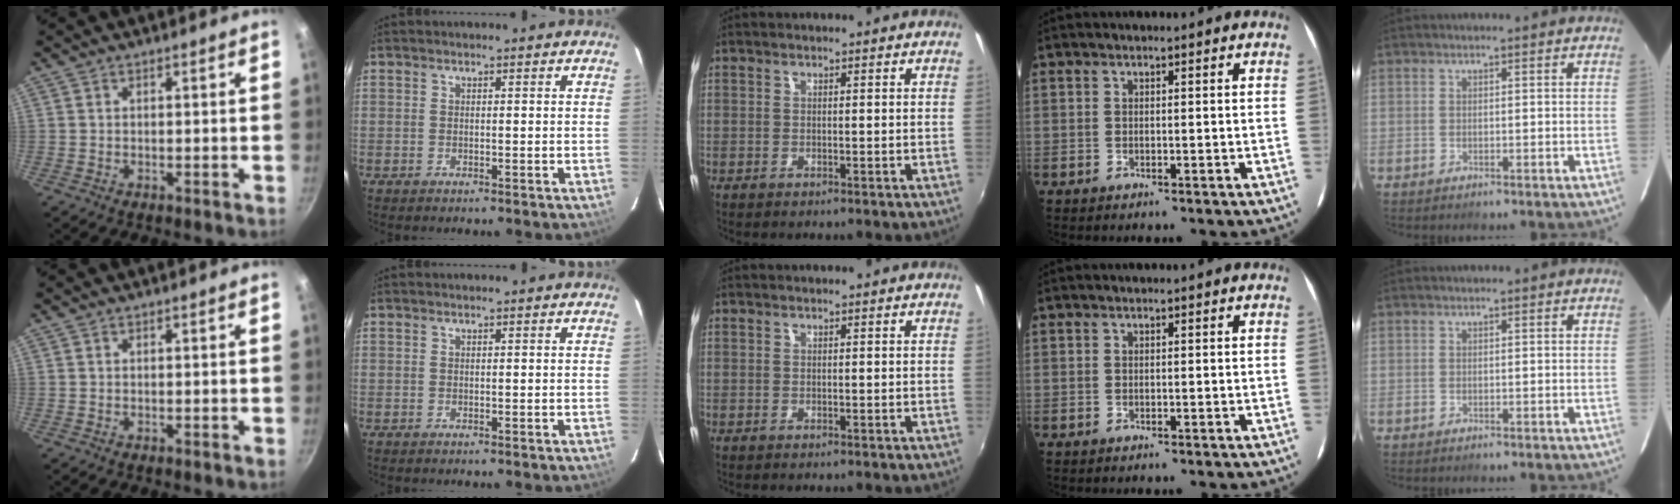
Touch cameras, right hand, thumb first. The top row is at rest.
{}